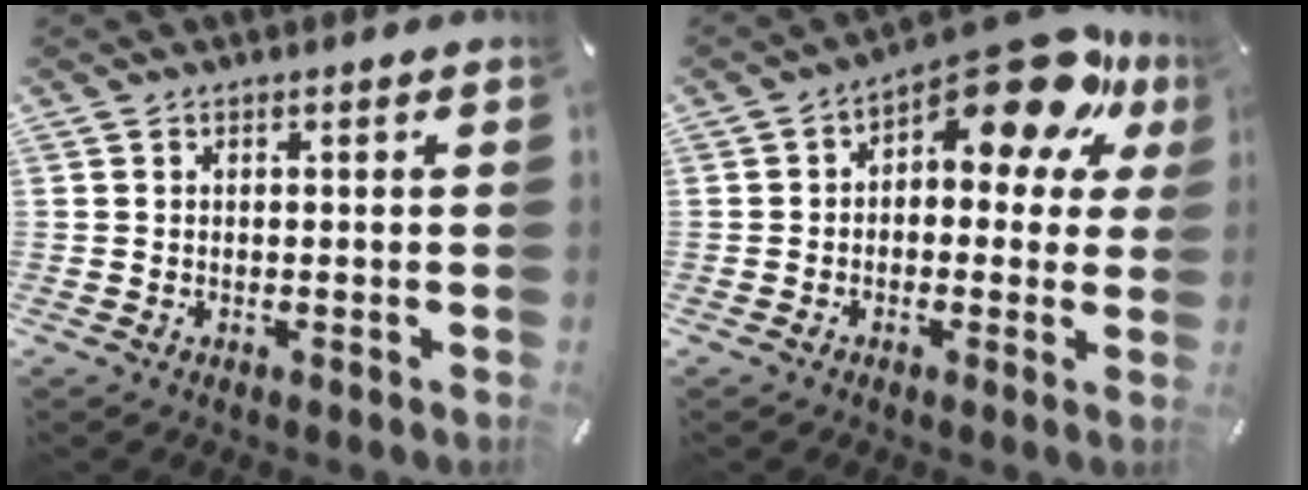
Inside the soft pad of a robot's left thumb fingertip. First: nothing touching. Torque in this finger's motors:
{"motor_torque": [0.67, 0.43, 0.66, 0.24, 0.10]}